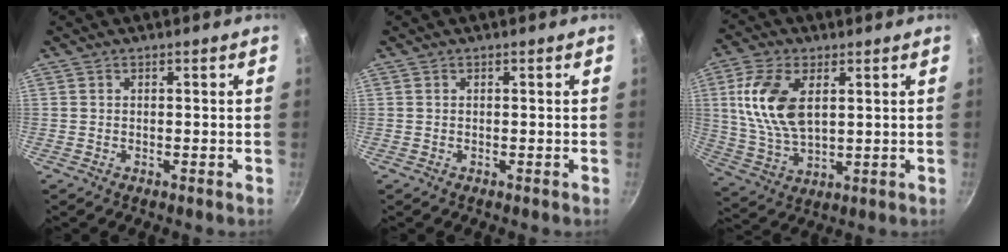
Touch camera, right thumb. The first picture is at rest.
{"total": 0.0}
{"total": 13.3, "force": [3.4, 7.4, 10.6], "torque": [-0.204, -0.013, 0.073]}